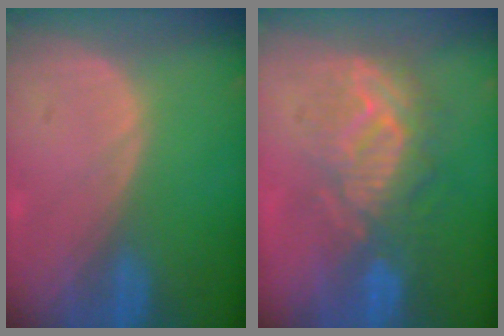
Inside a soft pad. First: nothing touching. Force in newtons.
{"total": 9.0, "press": 8.9, "slide": 1.7}